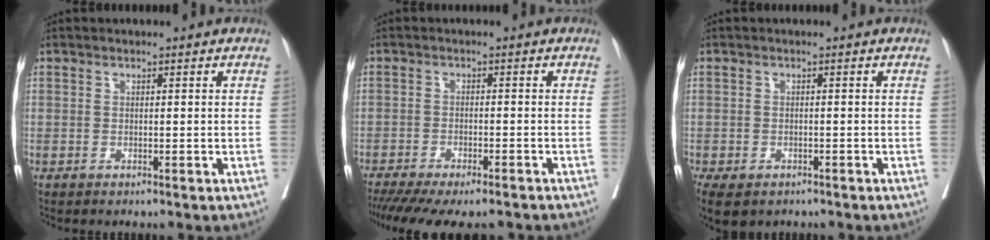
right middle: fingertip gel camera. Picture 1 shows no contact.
{"total": 14.4, "force": [-12.1, 3.4, 7.1], "torque": [-0.140, -0.026, -0.168]}
{"total": 9.1, "force": [-5.5, 5.7, 4.4], "torque": [-0.110, -0.017, -0.073]}